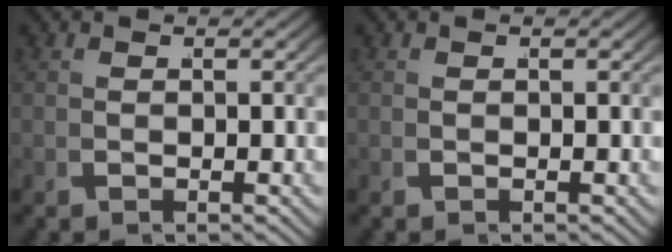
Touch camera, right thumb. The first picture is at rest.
{"total": 0.0}